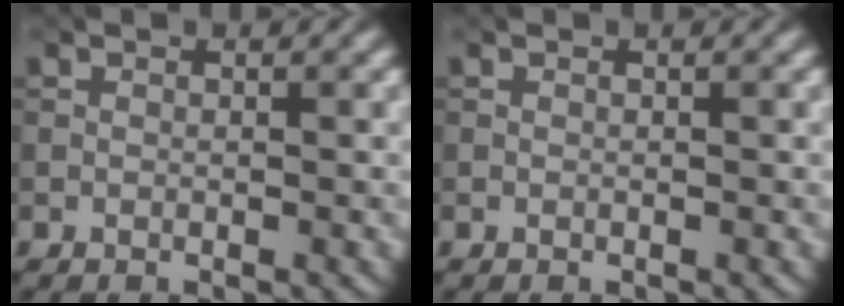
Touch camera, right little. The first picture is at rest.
{"total": 0.0}